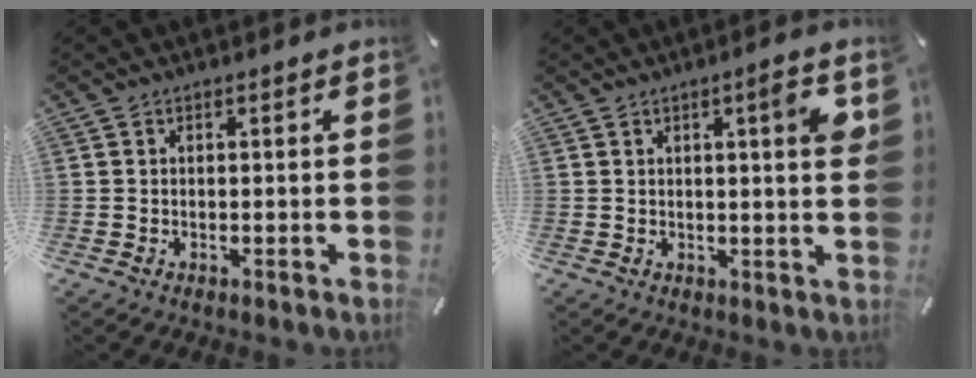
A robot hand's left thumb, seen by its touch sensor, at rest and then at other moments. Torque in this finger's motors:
{"motor_torque": [1.18, 1.31, 0.71, -0.51, 0.16]}